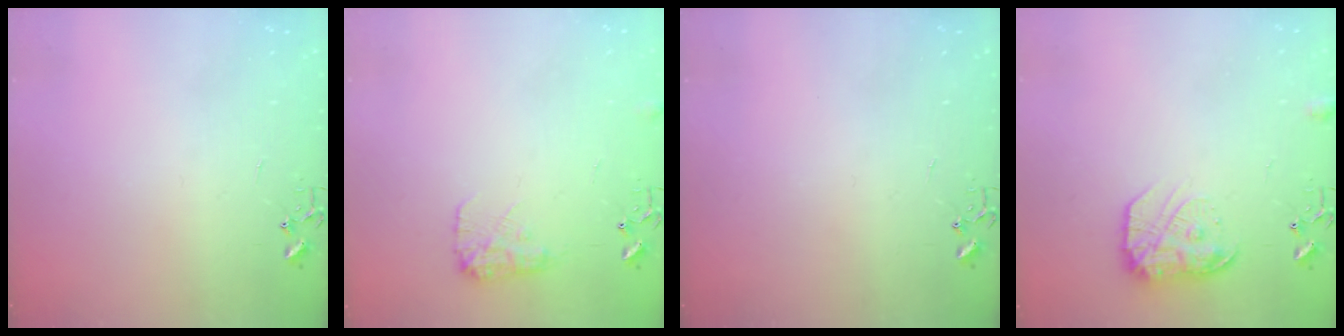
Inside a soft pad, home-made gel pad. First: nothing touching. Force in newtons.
{"total": 9.5, "press": 9.5, "slide": 0.3}
{"total": 0.0}
{"total": 14.3, "press": 14.3, "slide": 0.9}